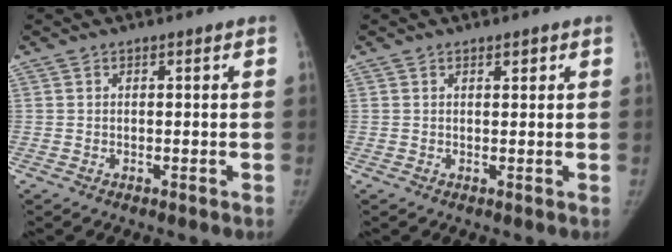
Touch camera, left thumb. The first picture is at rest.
{"total": 1.1, "force": [0.7, 0.4, 0.7], "torque": [-0.005, -0.004, 0.011]}